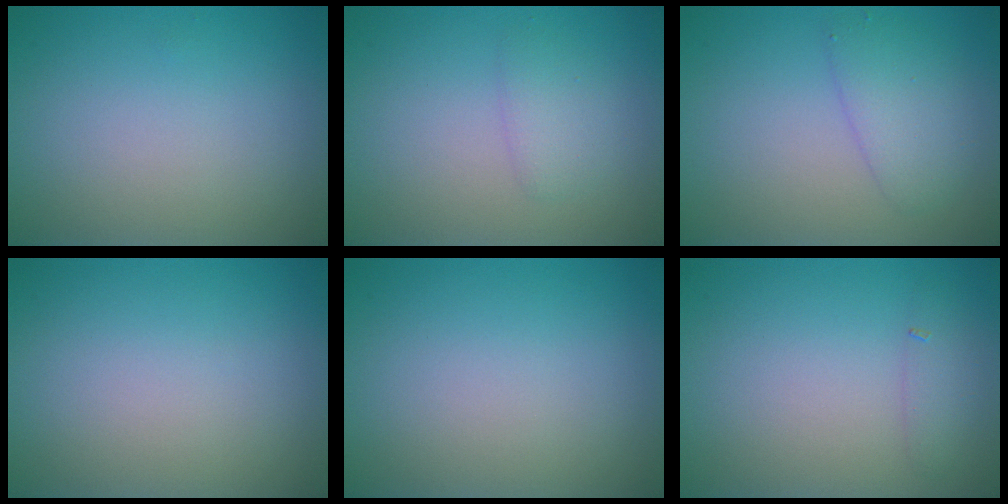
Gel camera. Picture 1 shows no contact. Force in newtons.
{"total": 1.6, "press": 1.6, "slide": 0.1}
{"total": 2.8, "press": 2.8, "slide": 0.1}
{"total": 0.0}
{"total": 0.0}
{"total": 1.3, "press": 1.3, "slide": 0.0}